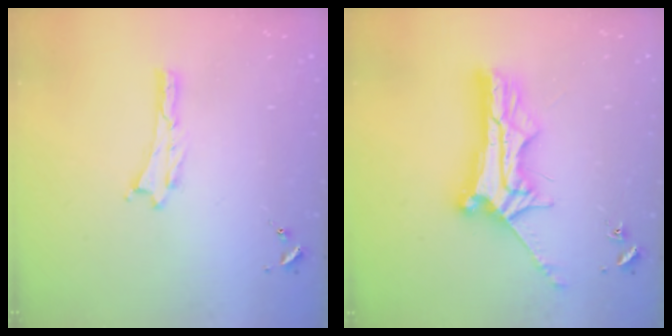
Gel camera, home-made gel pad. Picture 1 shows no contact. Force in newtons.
{"total": 10.8, "press": 10.8, "slide": 0.6}